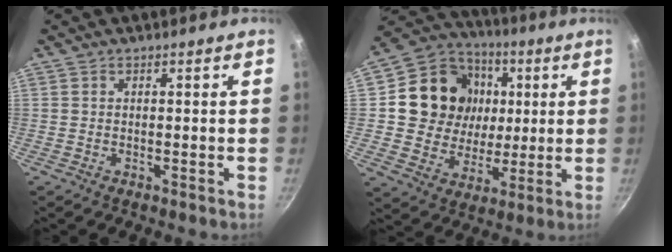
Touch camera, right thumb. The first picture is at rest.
{"total": 18.8, "force": [3.6, 16.4, 8.4], "torque": [-0.130, 0.009, 0.061]}